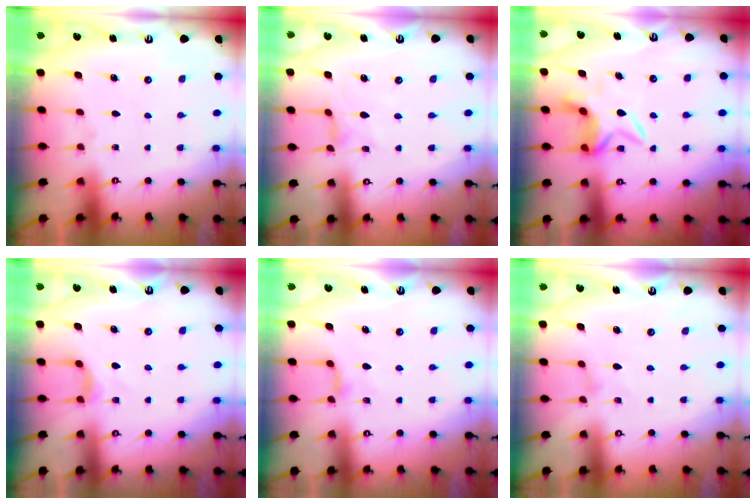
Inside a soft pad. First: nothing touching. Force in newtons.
{"total": 0.0}
{"total": 8.8, "press": 8.7, "slide": 1.2}
{"total": 4.1, "press": 4.1, "slide": 0.6}
{"total": 4.0, "press": 3.9, "slide": 0.5}
{"total": 0.5, "press": 0.5, "slide": 0.1}